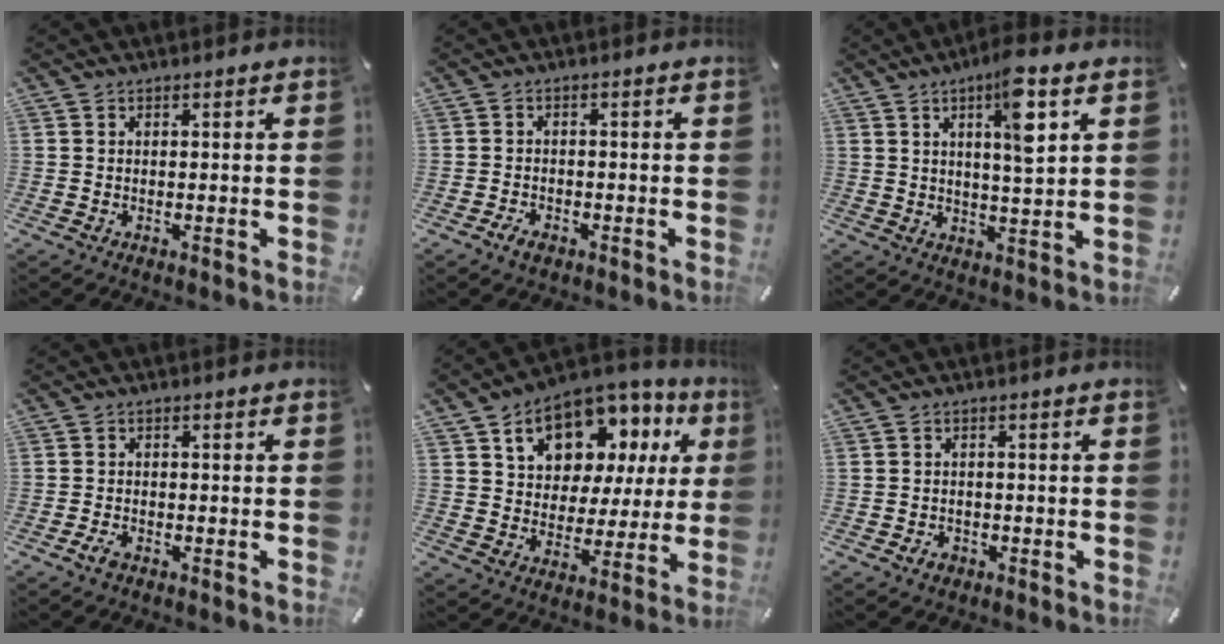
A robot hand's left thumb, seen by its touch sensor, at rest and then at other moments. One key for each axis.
{"total": 2.6, "fx": -1.7, "fy": 1.5, "fz": 1.3, "tx": -0.030, "ty": 0.005, "tz": -0.035}
{"total": 9.8, "fx": 4.3, "fy": 1.8, "fz": 8.6, "tx": -0.135, "ty": -0.018, "tz": 0.064}
{"total": 2.2, "fx": -1.4, "fy": 1.1, "fz": 1.3, "tx": -0.031, "ty": 0.002, "tz": -0.028}
{"total": 12.8, "fx": 7.1, "fy": 9.2, "fz": 5.2, "tx": -0.092, "ty": -0.046, "tz": 0.129}
{"total": 2.4, "fx": -1.4, "fy": 1.7, "fz": 1.0, "tx": -0.019, "ty": 0.007, "tz": -0.028}